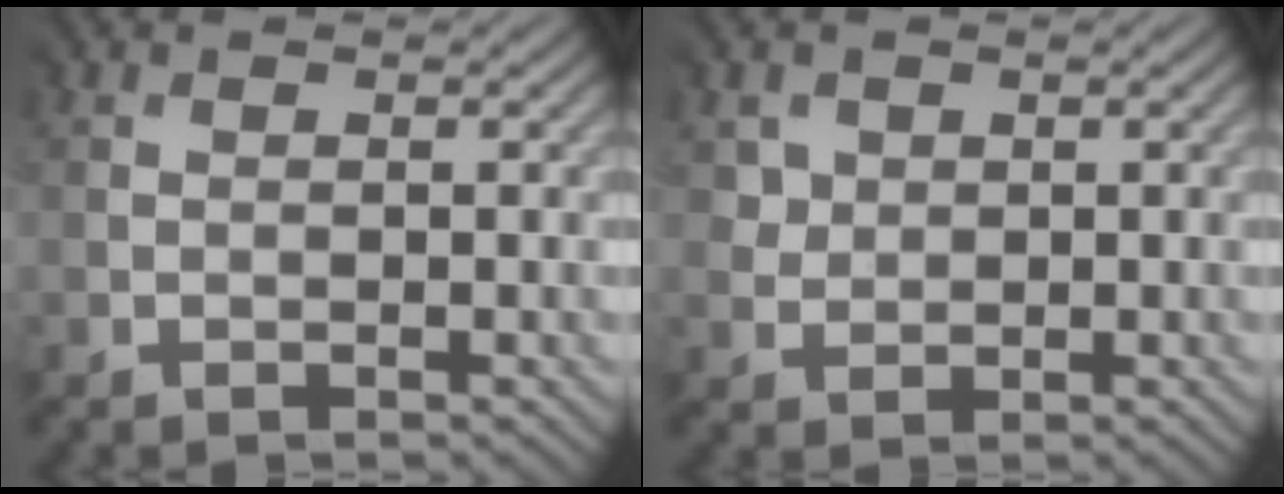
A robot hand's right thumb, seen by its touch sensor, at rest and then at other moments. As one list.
[{"total": 2.9, "force": [1.9, 2.0, -1.1], "torque": [0.018, -0.001, 0.032]}]